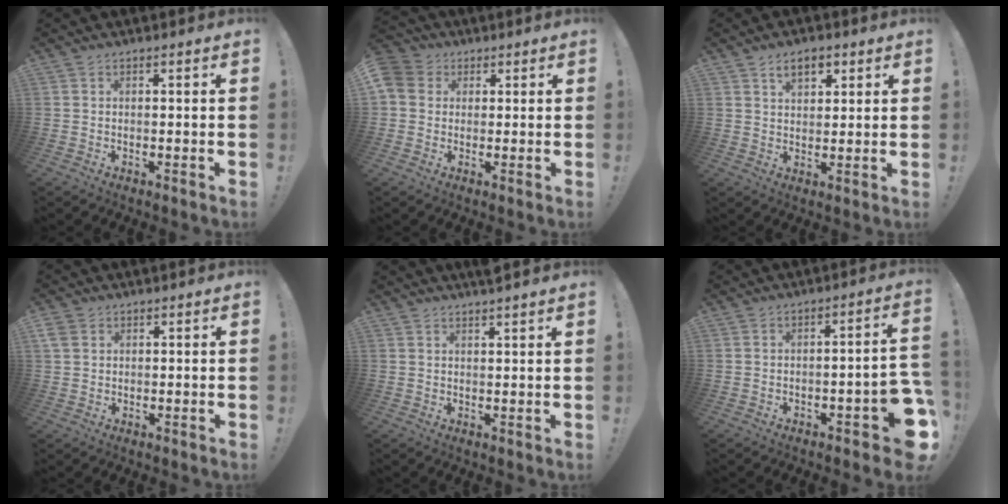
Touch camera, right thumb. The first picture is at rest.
{"total": 6.1, "force": [1.4, 5.5, 2.2], "torque": [-0.043, -0.001, 0.027]}
{"total": 5.7, "force": [3.0, 3.4, 3.6], "torque": [-0.056, -0.002, 0.053]}
{"total": 4.1, "force": [1.8, 3.4, 1.5], "torque": [-0.027, -0.001, 0.037]}
{"total": 2.6, "force": [2.2, -0.7, 1.1], "torque": [-0.012, -0.016, 0.036]}
{"total": 7.4, "force": [-3.5, 1.9, 6.3], "torque": [-0.083, 0.014, -0.054]}